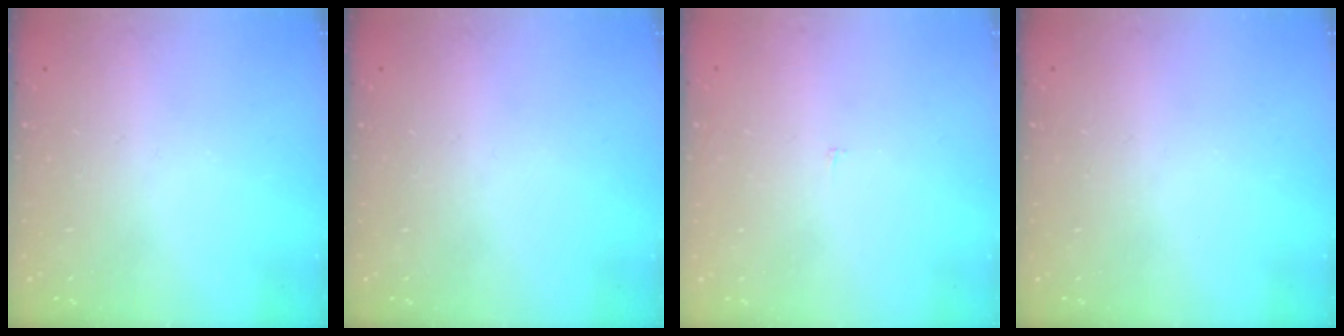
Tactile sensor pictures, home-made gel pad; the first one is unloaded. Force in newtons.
{"total": 0.0}
{"total": 2.2, "press": 2.2, "slide": 0.2}
{"total": 0.0}